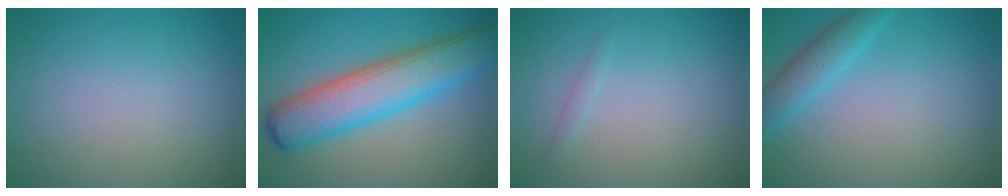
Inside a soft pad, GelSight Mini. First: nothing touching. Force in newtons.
{"total": 8.4, "press": 8.4, "slide": 0.2}
{"total": 0.6, "press": 0.6, "slide": 0.0}
{"total": 2.9, "press": 2.9, "slide": 0.2}